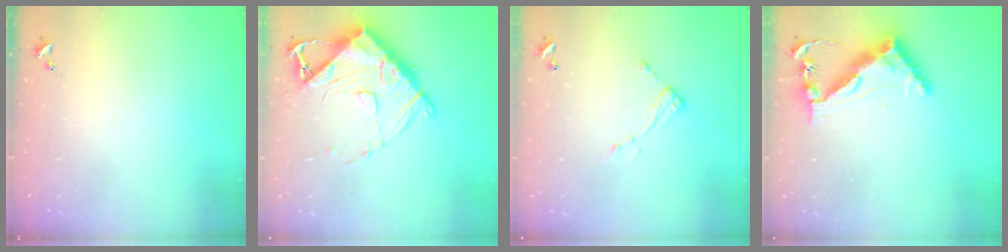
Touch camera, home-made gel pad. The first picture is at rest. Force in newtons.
{"total": 13.6, "press": 13.6, "slide": 0.8}
{"total": 6.4, "press": 6.4, "slide": 0.3}
{"total": 12.8, "press": 12.8, "slide": 0.8}